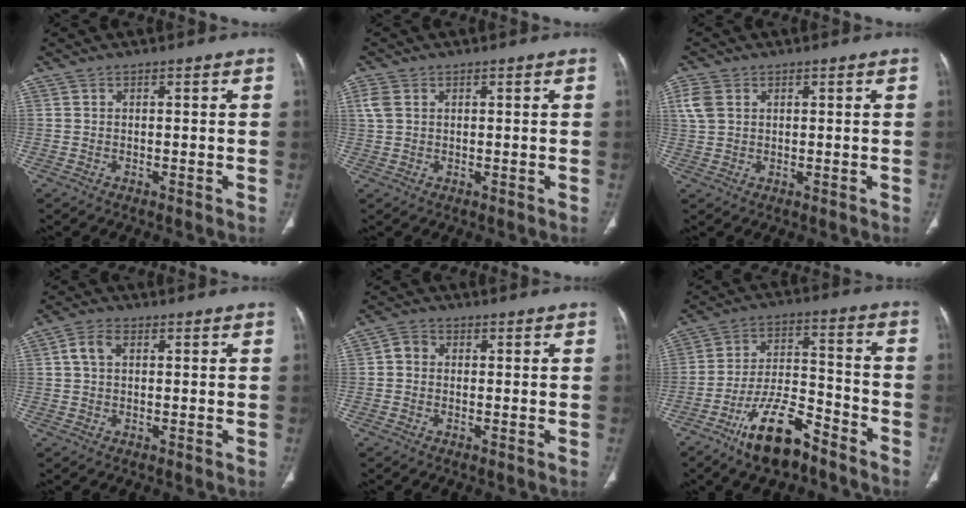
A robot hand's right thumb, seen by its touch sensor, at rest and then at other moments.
{"total": 2.8, "force": [1.0, 2.0, 1.6], "torque": [-0.043, 0.009, 0.023]}
{"total": 4.2, "force": [1.5, 3.1, 2.4], "torque": [-0.058, 0.008, 0.032]}
{"total": 3.6, "force": [0.9, 2.3, 2.6], "torque": [-0.057, 0.011, 0.017]}
{"total": 2.5, "force": [0.0, 2.2, 1.3], "torque": [-0.015, 0.009, -0.007]}
{"total": 13.8, "force": [-9.4, 5.1, 8.7], "torque": [-0.148, 0.066, -0.172]}